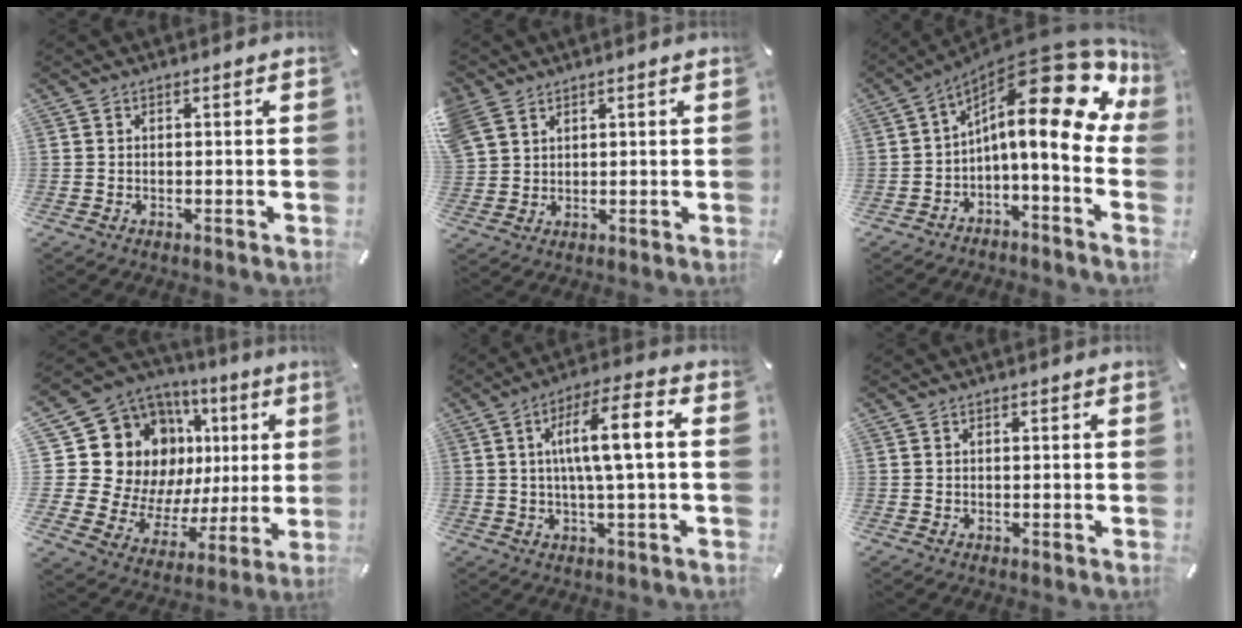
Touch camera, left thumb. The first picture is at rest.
{"total": 5.6, "force": [3.5, 4.1, 1.6], "torque": [-0.058, -0.006, 0.066]}
{"total": 20.9, "force": [8.4, 6.3, 18.0], "torque": [-0.285, -0.079, 0.136]}
{"total": 20.9, "force": [7.6, 16.2, 10.7], "torque": [-0.202, -0.072, 0.169]}
{"total": 11.3, "force": [1.5, 2.2, 11.0], "torque": [-0.193, 0.010, 0.020]}
{"total": 0.0}